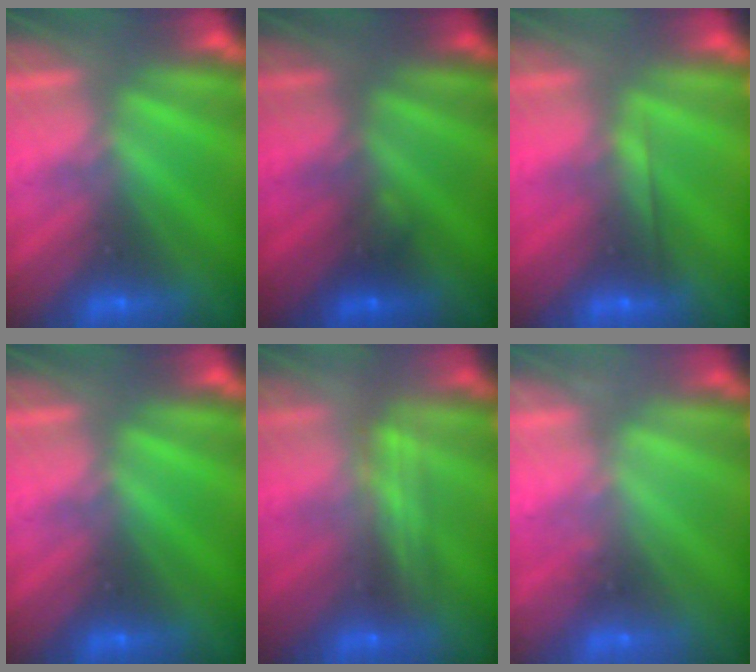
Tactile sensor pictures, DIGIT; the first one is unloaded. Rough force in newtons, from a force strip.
{"total": 1.8}
{"total": 1.9}
{"total": 0.0}
{"total": 2.4}
{"total": 2.4}